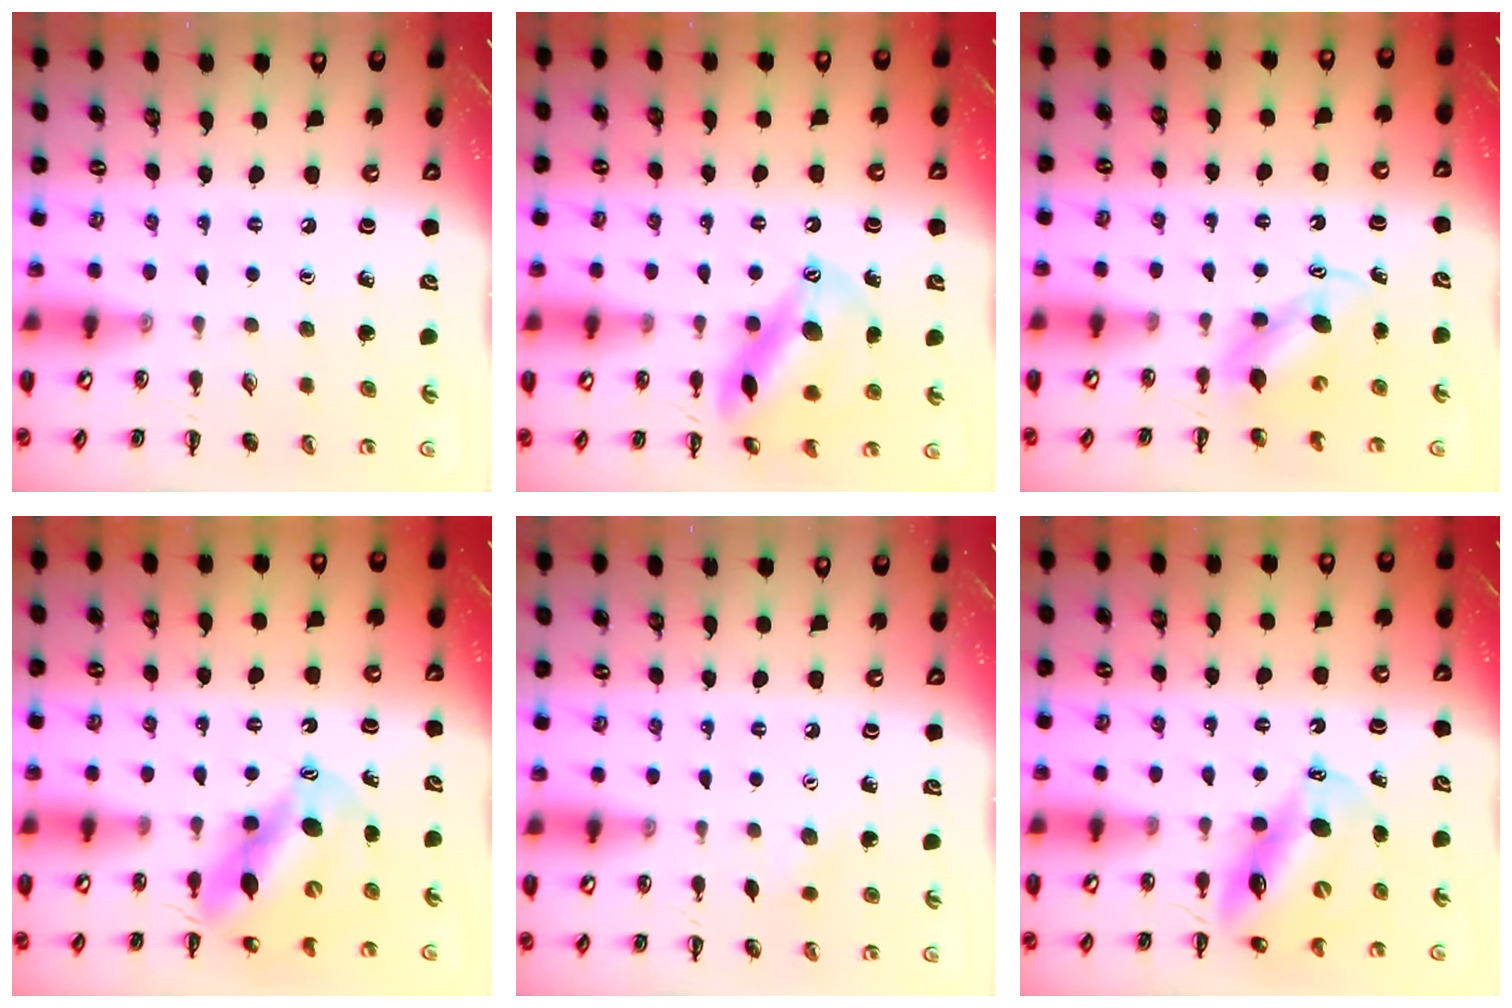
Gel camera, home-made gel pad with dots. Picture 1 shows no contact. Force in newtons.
{"total": 15.8, "press": 15.5, "slide": 2.9}
{"total": 6.6, "press": 6.6, "slide": 0.7}
{"total": 12.5, "press": 11.9, "slide": 3.6}
{"total": 3.1, "press": 3.0, "slide": 0.8}
{"total": 12.0, "press": 11.7, "slide": 2.7}